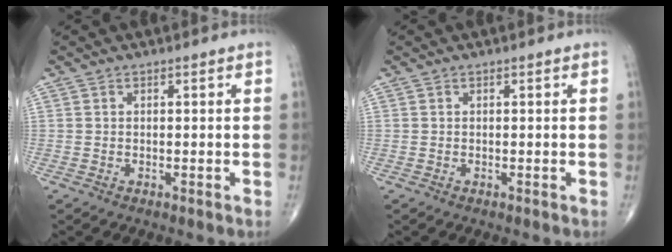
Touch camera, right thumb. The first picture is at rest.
{"total": 0.0}